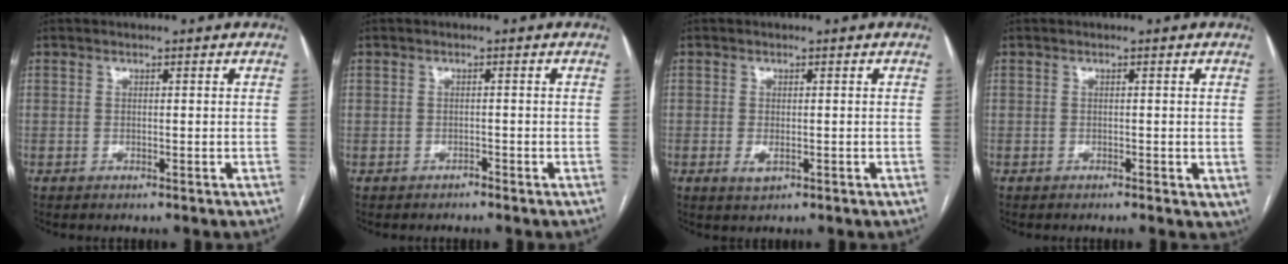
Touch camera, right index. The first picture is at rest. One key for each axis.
{"total": 0.8, "fx": -0.7, "fy": 0.4, "fz": -0.1, "tx": 0.000, "ty": 0.000, "tz": -0.017}
{"total": 1.6, "fx": -0.6, "fy": 0.8, "fz": 1.3, "tx": -0.022, "ty": -0.003, "tz": -0.007}
{"total": 1.9, "fx": -0.7, "fy": 0.9, "fz": 1.5, "tx": -0.011, "ty": -0.001, "tz": -0.011}